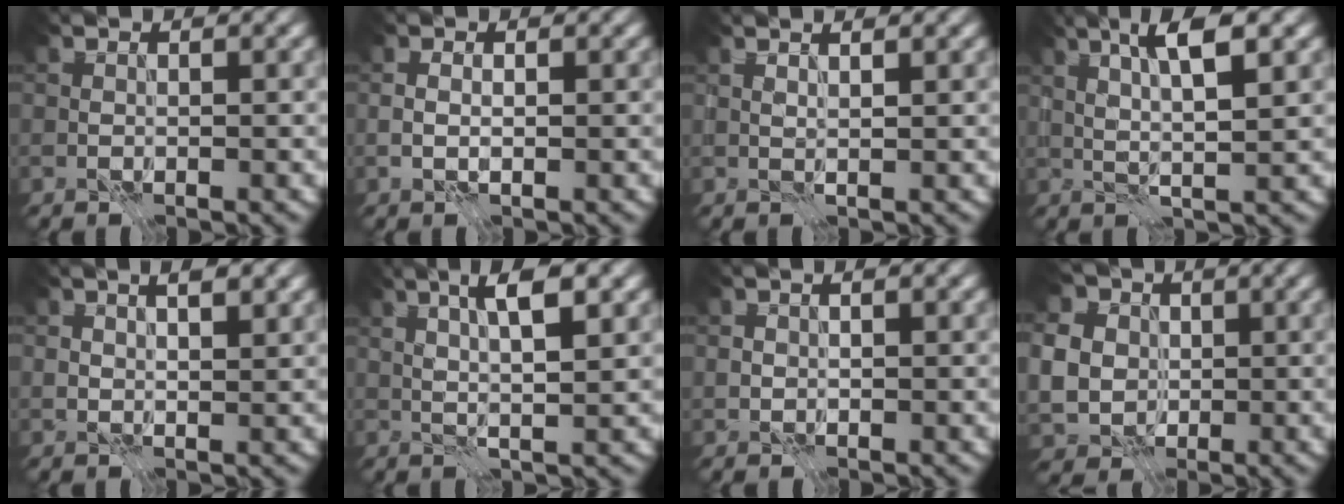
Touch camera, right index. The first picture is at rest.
{"total": 1.2, "force": [0.0, 0.8, 1.0], "torque": [-0.021, 0.000, 0.001]}
{"total": 2.1, "force": [1.3, 0.6, 1.5], "torque": [-0.014, -0.003, 0.003]}
{"total": 5.3, "force": [2.1, 1.0, 4.7], "torque": [-0.085, 0.003, 0.038]}
{"total": 2.7, "force": [1.4, 1.2, 1.9], "torque": [-0.029, -0.002, 0.026]}
{"total": 4.9, "force": [1.9, 1.0, 4.4], "torque": [-0.076, 0.003, 0.032]}
{"total": 0.9, "force": [0.2, 0.7, 0.6], "torque": [-0.014, 0.001, 0.003]}
{"total": 8.4, "force": [0.9, 7.5, 3.8], "torque": [-0.093, 0.015, -0.006]}